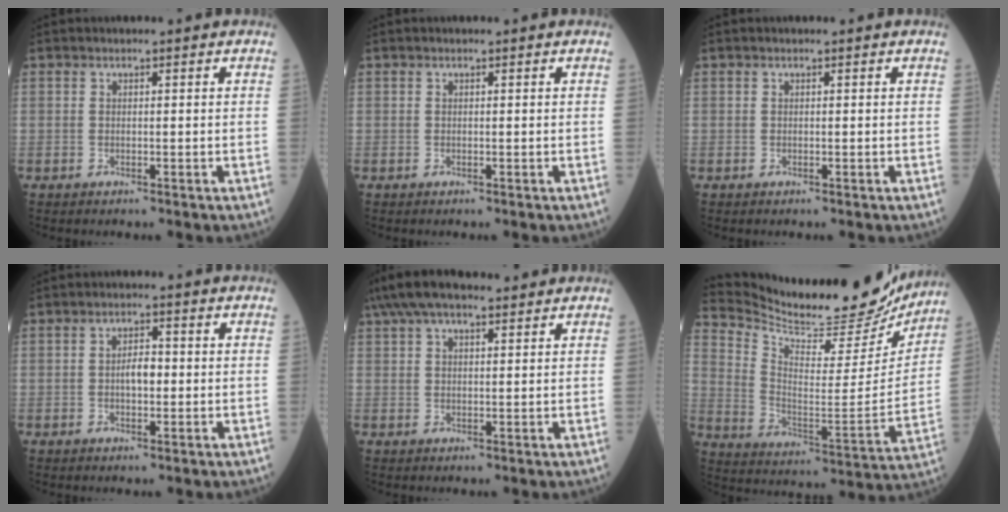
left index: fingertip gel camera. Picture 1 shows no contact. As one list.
[{"total": 0.0}, {"total": 0.0}, {"total": 3.1, "force": [-0.4, 1.4, 2.7], "torque": [-0.047, 0.003, -0.010]}, {"total": 9.1, "force": [6.9, 2.8, 5.2], "torque": [-0.100, 0.046, 0.121]}, {"total": 22.2, "force": [20.9, 4.4, 5.8], "torque": [-0.112, -0.055, 0.303]}]